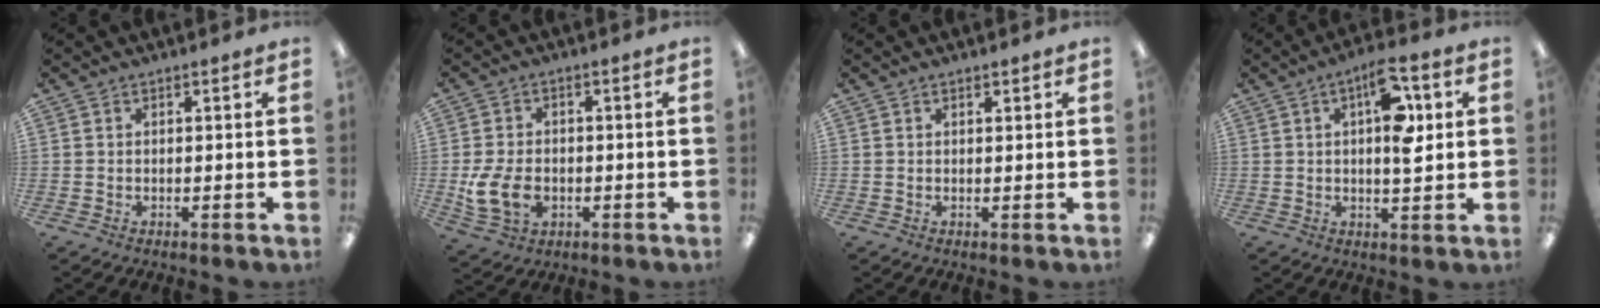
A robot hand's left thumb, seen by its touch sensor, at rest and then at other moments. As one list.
[{"total": 9.4, "force": [-2.3, 6.8, 6.1], "torque": [-0.127, 0.007, -0.038]}, {"total": 0.9, "force": [0.7, 0.4, 0.3], "torque": [0.001, 0.000, 0.011]}, {"total": 10.6, "force": [3.1, 4.5, 9.1], "torque": [-0.133, -0.005, 0.049]}]